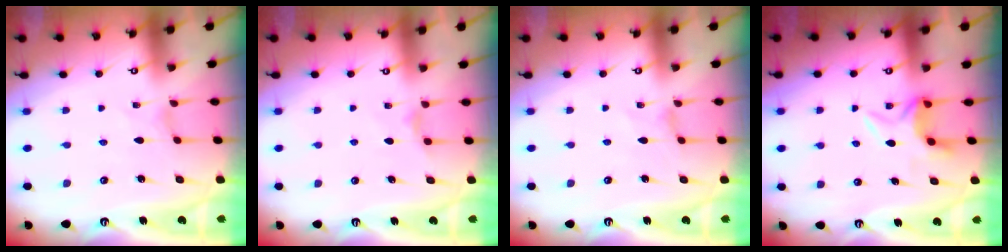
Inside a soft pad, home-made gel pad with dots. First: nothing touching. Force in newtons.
{"total": 3.9, "press": 3.9, "slide": 0.5}
{"total": 0.0}
{"total": 5.1, "press": 4.9, "slide": 1.4}